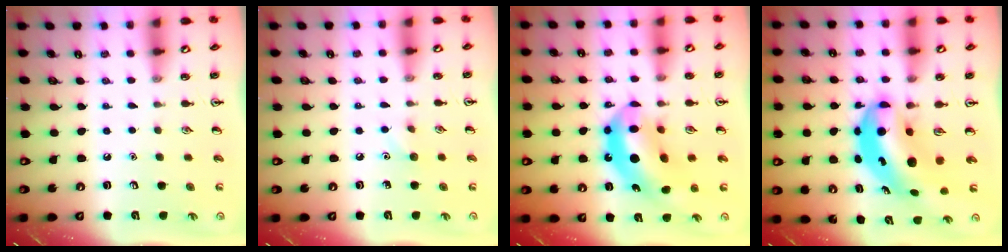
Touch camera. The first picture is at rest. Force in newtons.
{"total": 5.1, "press": 4.9, "slide": 1.6}
{"total": 14.0, "press": 13.3, "slide": 4.5}
{"total": 9.2, "press": 8.8, "slide": 2.5}